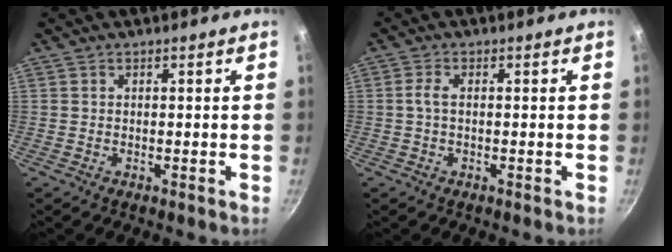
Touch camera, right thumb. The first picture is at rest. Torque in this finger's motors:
{"motor_torque": [-0.69, 0.01, 0.17, 0.35, 0.14]}